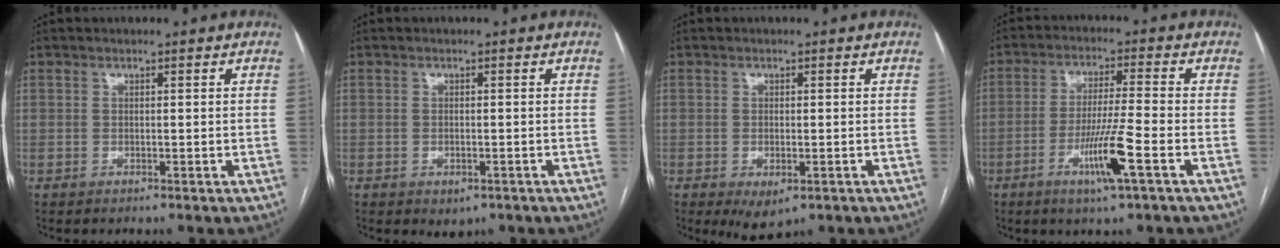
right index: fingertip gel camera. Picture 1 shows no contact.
{"total": 2.2, "force": [-1.1, 1.3, 1.4], "torque": [-0.016, -0.001, -0.004]}
{"total": 4.2, "force": [-1.9, 1.7, 3.3], "torque": [-0.048, -0.009, -0.017]}
{"total": 8.6, "force": [-3.6, -0.6, 7.7], "torque": [-0.148, -0.013, -0.067]}